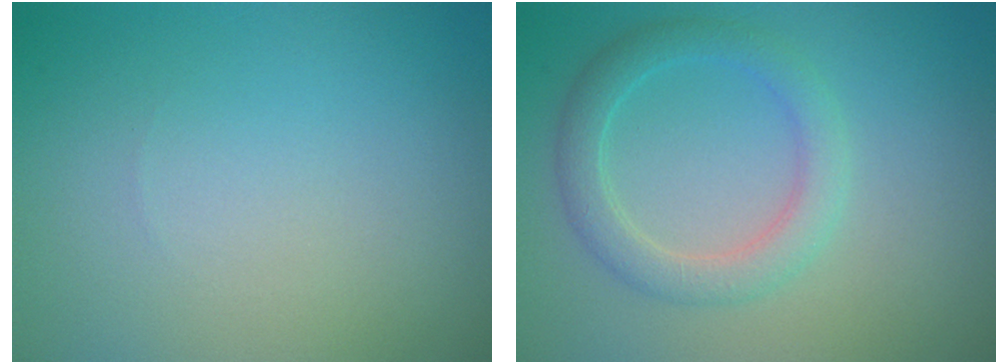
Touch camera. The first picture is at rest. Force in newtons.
{"total": 3.0, "press": 3.0, "slide": 0.3}